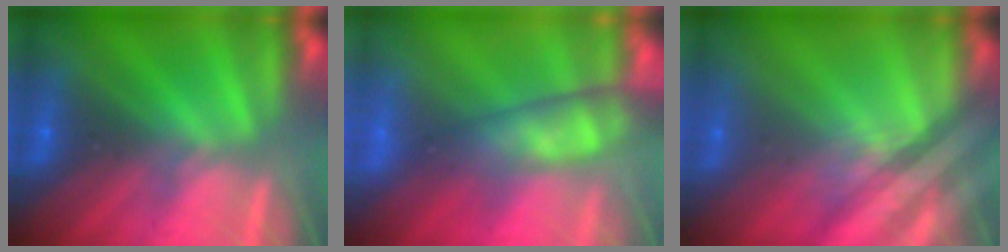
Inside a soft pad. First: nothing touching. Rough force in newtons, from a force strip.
{"total": 4.3}
{"total": 2.4}